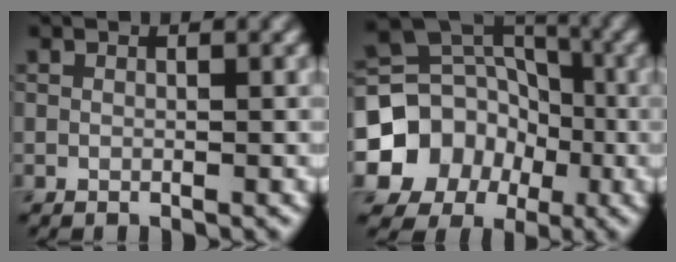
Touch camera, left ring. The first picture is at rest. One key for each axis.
{"total": 9.5, "fx": -3.3, "fy": 8.3, "fz": 3.2, "tx": -0.061, "ty": 0.007, "tz": -0.075}